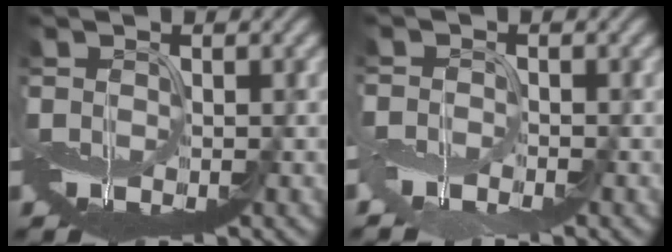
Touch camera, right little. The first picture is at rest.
{"total": 2.4, "force": [-2.2, 0.7, 0.9], "torque": [-0.018, -0.009, -0.052]}